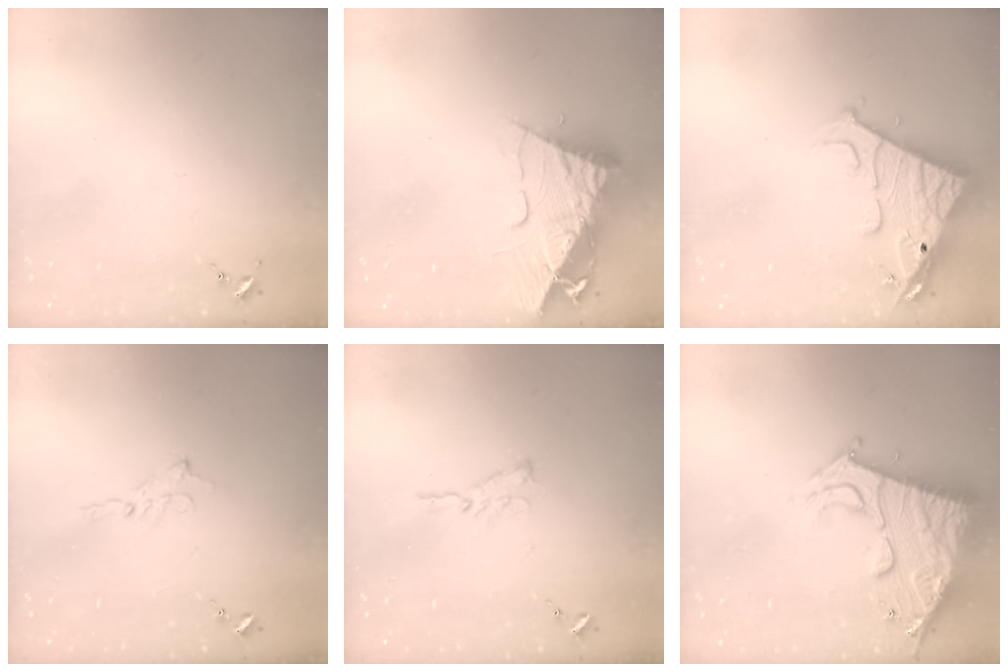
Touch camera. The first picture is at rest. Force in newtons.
{"total": 13.6, "press": 13.6, "slide": 1.1}
{"total": 15.6, "press": 15.5, "slide": 1.5}
{"total": 2.0, "press": 2.0, "slide": 0.2}
{"total": 6.4, "press": 6.3, "slide": 0.6}
{"total": 18.9, "press": 18.8, "slide": 1.8}